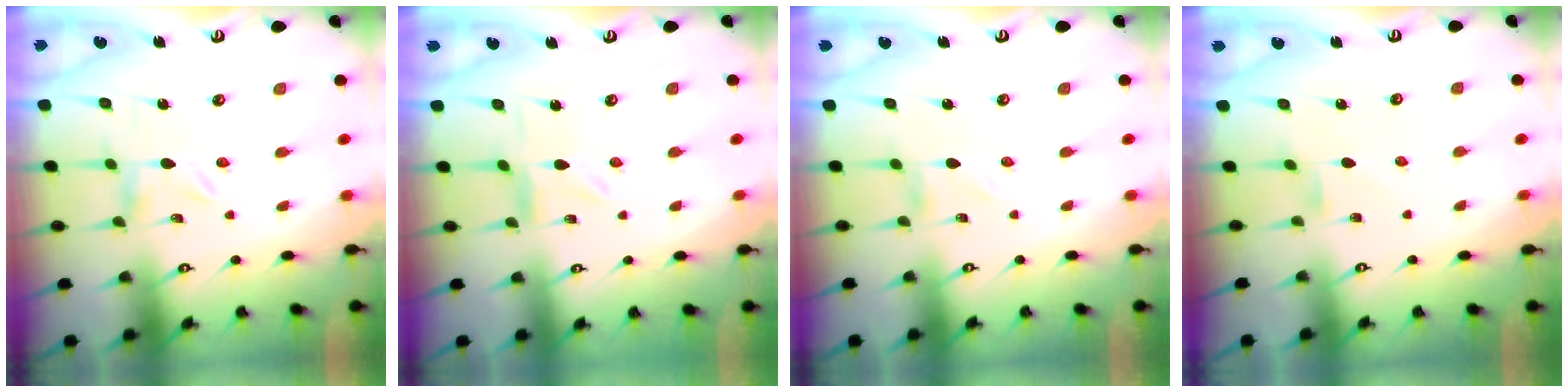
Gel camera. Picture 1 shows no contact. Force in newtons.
{"total": 1.3, "press": 1.2, "slide": 0.3}
{"total": 0.5, "press": 0.5, "slide": 0.1}
{"total": 1.7, "press": 1.7, "slide": 0.3}